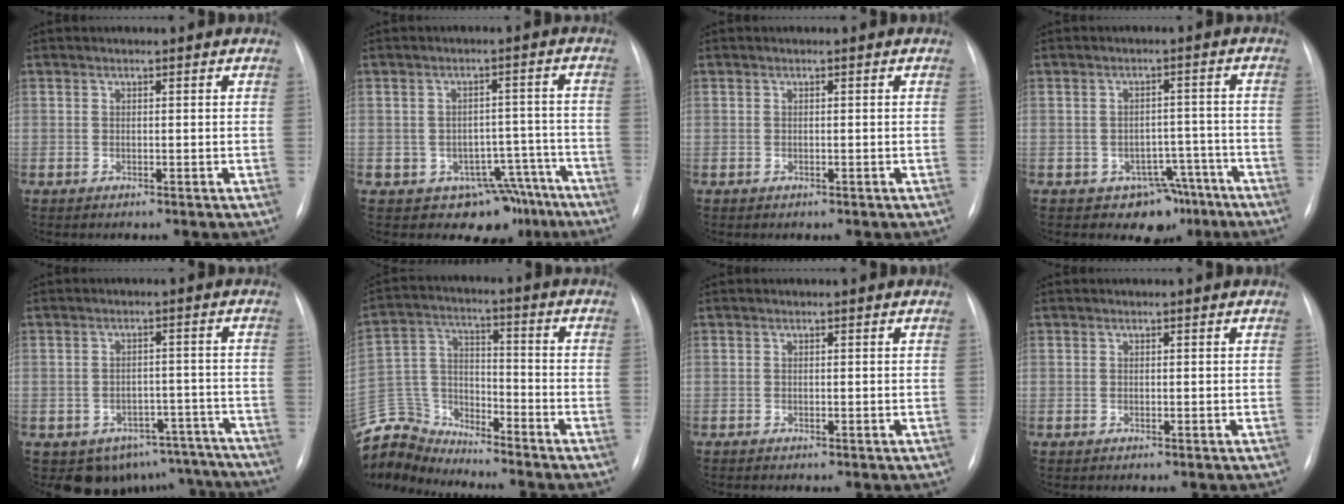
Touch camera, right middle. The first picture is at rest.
{"total": 9.2, "force": [-6.2, 6.5, 1.7], "torque": [0.009, 0.046, -0.075]}
{"total": 0.0}
{"total": 7.0, "force": [-4.6, 4.9, 1.6], "torque": [0.002, 0.026, -0.055]}
{"total": 12.8, "force": [-10.8, 6.8, 1.5], "torque": [0.006, 0.038, -0.120]}
{"total": 11.7, "force": [-11.5, 2.1, -0.1], "torque": [-0.007, 0.035, -0.228]}
{"total": 0.0}
{"total": 0.0}